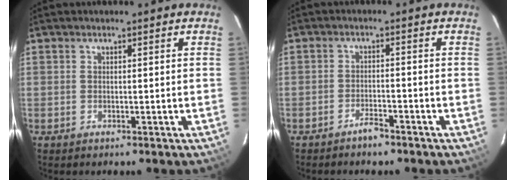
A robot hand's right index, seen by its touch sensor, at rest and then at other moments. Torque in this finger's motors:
{"motor_torque": [0.23, -0.16, 0.09, 0.01]}